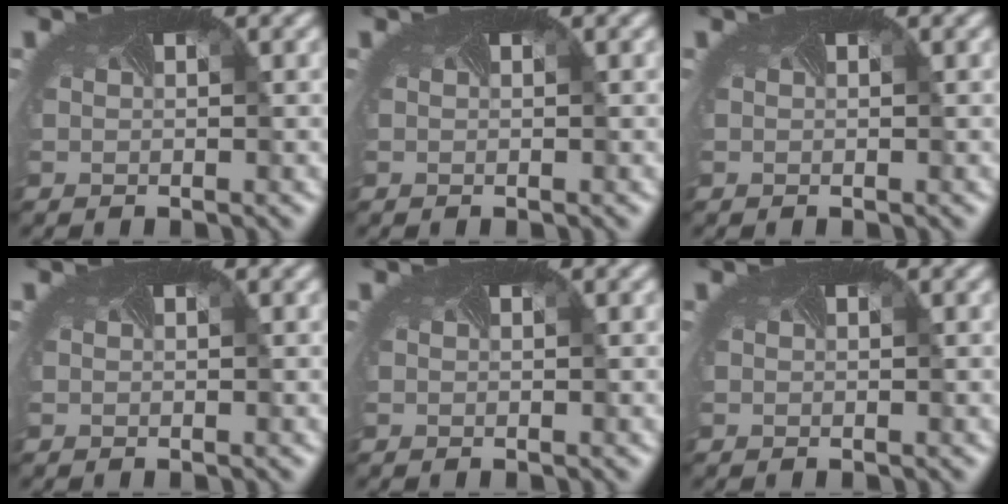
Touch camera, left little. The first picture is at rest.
{"total": 0.0}
{"total": 0.0}
{"total": 0.0}
{"total": 0.0}
{"total": 0.0}